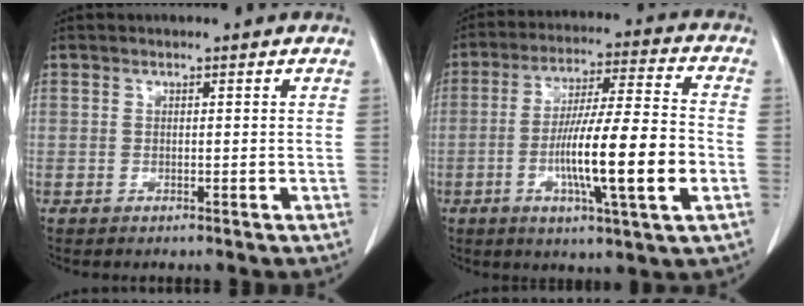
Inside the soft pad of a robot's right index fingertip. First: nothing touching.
{"total": 15.9, "force": [-3.8, 0.9, 15.4], "torque": [-0.267, -0.005, -0.065]}